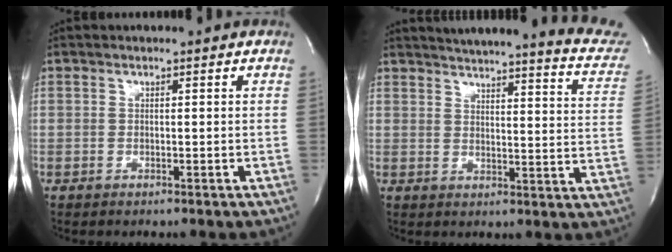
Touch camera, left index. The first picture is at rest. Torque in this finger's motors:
{"motor_torque": [1.17, -0.97, 0.14, 0.06]}